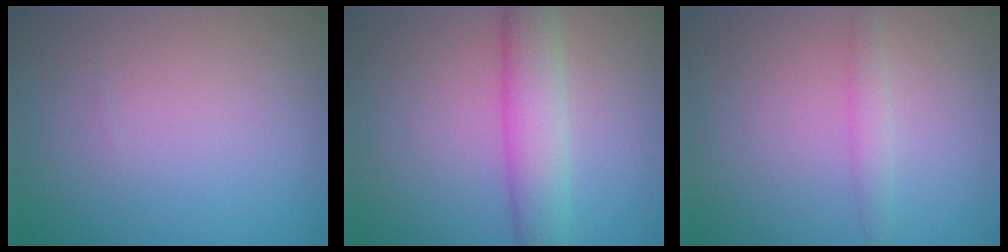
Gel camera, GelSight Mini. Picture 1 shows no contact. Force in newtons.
{"total": 4.7, "press": 4.7, "slide": 0.1}
{"total": 1.3, "press": 1.3, "slide": 0.1}